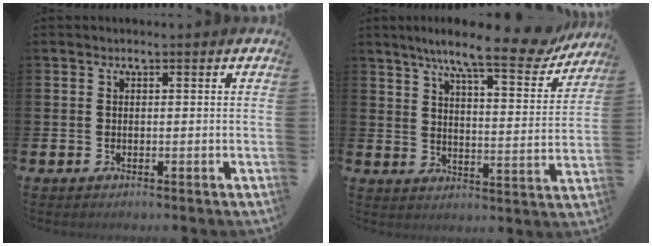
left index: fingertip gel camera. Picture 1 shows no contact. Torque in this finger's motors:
{"motor_torque": [1.06, -1.08, 1.05, 0.21]}